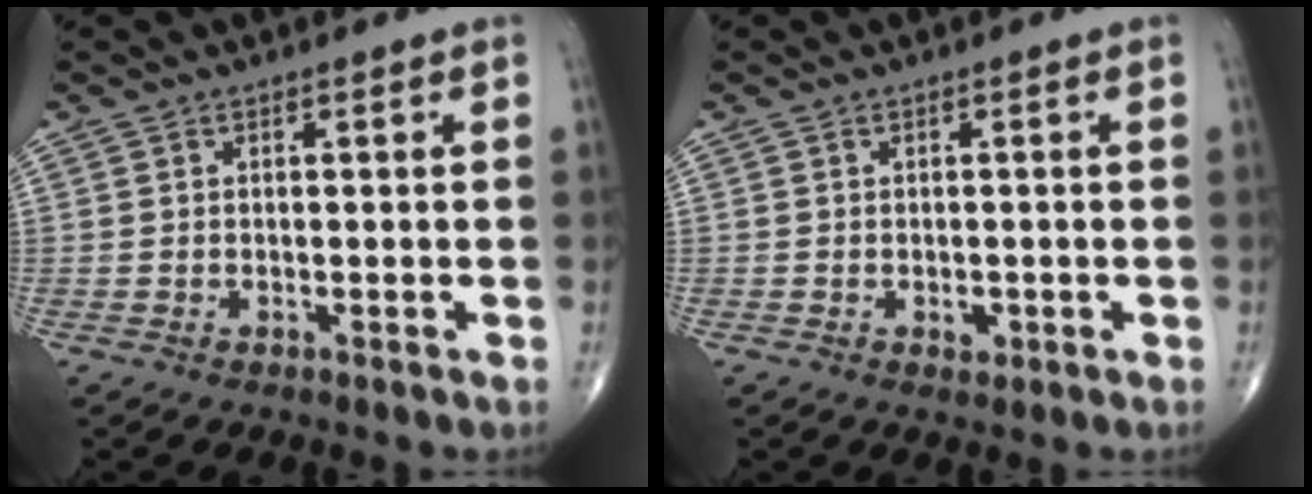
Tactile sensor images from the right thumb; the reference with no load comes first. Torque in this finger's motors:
{"motor_torque": [1.29, 1.46, 0.09, -0.29, 0.06]}